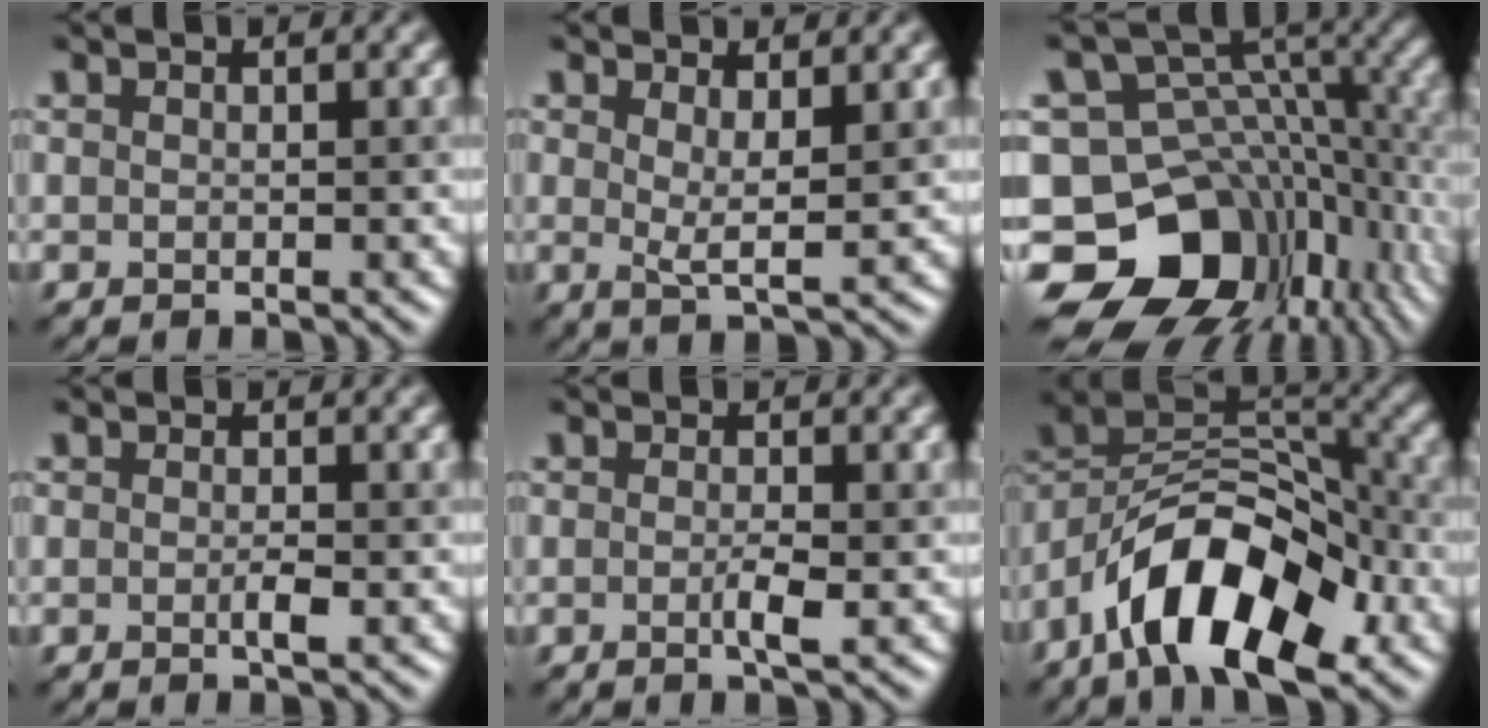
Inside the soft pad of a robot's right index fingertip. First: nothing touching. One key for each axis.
{"total": 2.4, "fx": 0.9, "fy": 0.6, "fz": 2.1, "tx": -0.036, "ty": -0.005, "tz": 0.018}
{"total": 15.3, "fx": -6.3, "fy": 11.1, "fz": 8.5, "tx": -0.162, "ty": -0.004, "tz": -0.096}
{"total": 1.0, "fx": -0.3, "fy": 0.2, "fz": 1.0, "tx": -0.015, "ty": 0.004, "tz": -0.006}
{"total": 1.5, "fx": -0.4, "fy": 0.3, "fz": 1.4, "tx": -0.025, "ty": 0.003, "tz": -0.008}
{"total": 11.4, "fx": -6.2, "fy": 5.0, "fz": 8.2, "tx": -0.124, "ty": 0.025, "tz": -0.120}